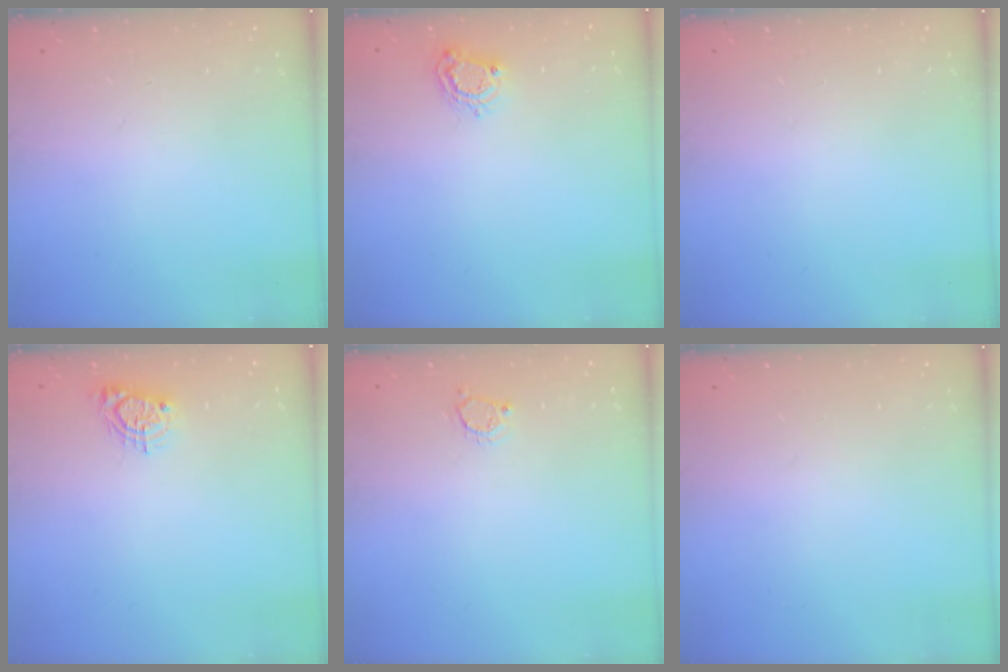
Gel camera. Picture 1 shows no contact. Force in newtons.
{"total": 5.8, "press": 5.8, "slide": 0.5}
{"total": 0.0}
{"total": 5.8, "press": 5.8, "slide": 0.3}
{"total": 3.4, "press": 3.4, "slide": 0.4}
{"total": 0.0}